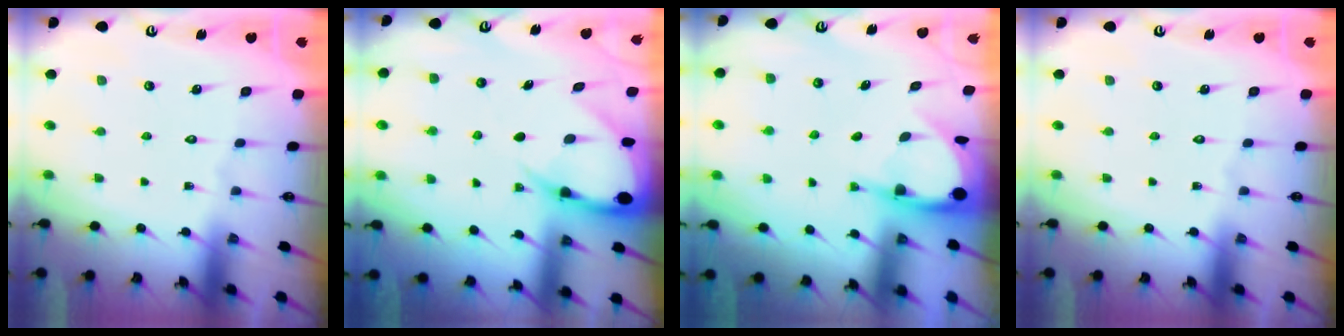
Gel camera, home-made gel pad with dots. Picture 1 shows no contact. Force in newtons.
{"total": 7.5, "press": 7.4, "slide": 0.7}
{"total": 5.4, "press": 5.4, "slide": 0.6}
{"total": 0.0}